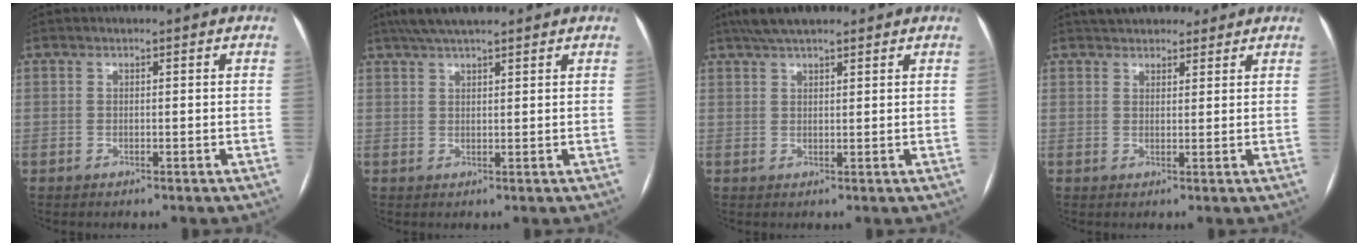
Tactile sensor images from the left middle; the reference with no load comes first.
{"total": 7.3, "force": [5.9, 1.1, 4.2], "torque": [-0.066, 0.035, 0.097]}
{"total": 7.0, "force": [5.5, 1.6, 3.9], "torque": [-0.063, 0.034, 0.093]}
{"total": 8.1, "force": [7.0, 3.2, 2.7], "torque": [-0.026, 0.025, 0.101]}